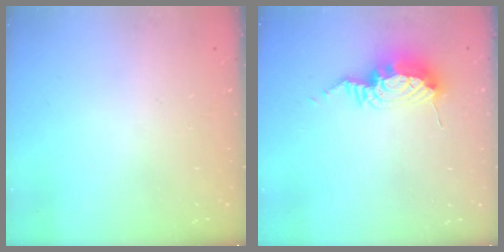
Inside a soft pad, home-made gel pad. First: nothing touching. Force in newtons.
{"total": 10.2, "press": 10.1, "slide": 1.1}